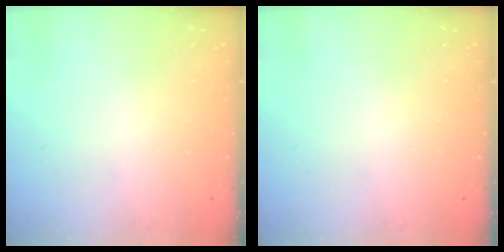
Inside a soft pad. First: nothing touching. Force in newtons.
{"total": 0.0}